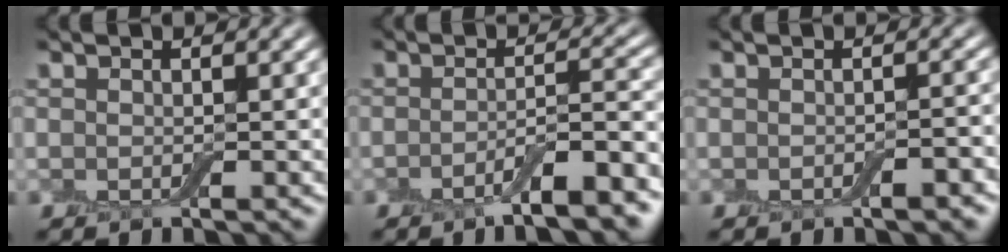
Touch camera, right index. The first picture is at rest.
{"total": 5.5, "force": [-3.0, 1.1, 4.5], "torque": [-0.060, 0.008, -0.054]}
{"total": 1.5, "force": [-0.7, 0.3, 1.3], "torque": [-0.015, 0.002, -0.008]}